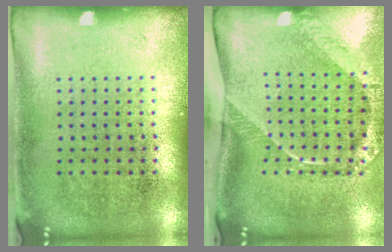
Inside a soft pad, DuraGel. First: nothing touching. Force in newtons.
{"total": 2.6, "press": 1.7, "slide": 2.0}